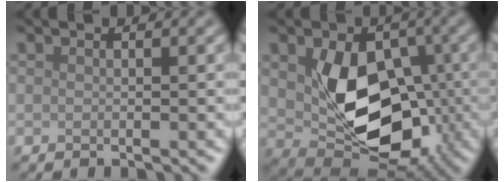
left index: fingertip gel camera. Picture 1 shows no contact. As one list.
[{"total": 9.0, "force": [-0.2, 6.2, 6.6], "torque": [-0.118, -0.023, 0.012]}]